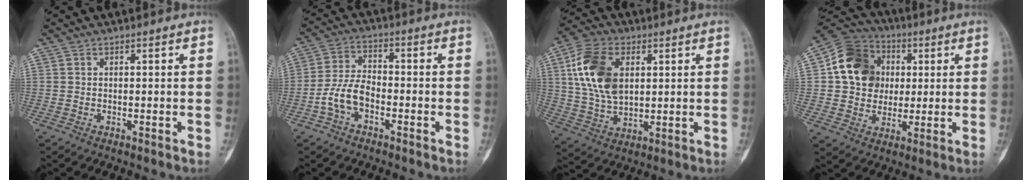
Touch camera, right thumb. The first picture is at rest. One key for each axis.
{"total": 7.1, "fx": -2.9, "fy": 4.1, "fz": 5.0, "tx": -0.097, "ty": 0.029, "tz": -0.064}
{"total": 14.5, "fx": 3.8, "fy": 9.1, "fz": 10.8, "tx": -0.203, "ty": -0.002, "tz": 0.074}
{"total": 14.8, "fx": 2.5, "fy": 12.6, "fz": 7.4, "tx": -0.104, "ty": 0.011, "tz": 0.040}